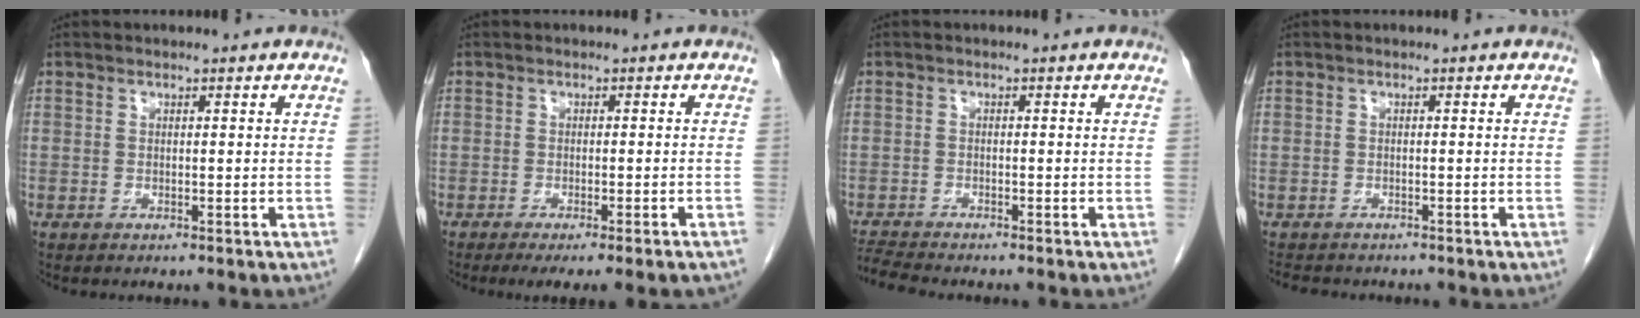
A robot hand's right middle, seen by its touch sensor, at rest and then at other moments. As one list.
[{"total": 6.6, "force": [-5.2, -0.1, 4.1], "torque": [-0.042, -0.008, -0.070]}, {"total": 3.7, "force": [-3.6, -0.5, 0.6], "torque": [-0.017, -0.018, -0.065]}, {"total": 4.8, "force": [-4.1, 2.1, 1.4], "torque": [-0.022, -0.004, -0.056]}]